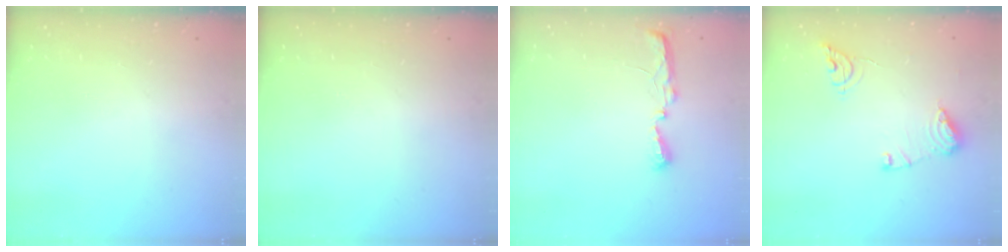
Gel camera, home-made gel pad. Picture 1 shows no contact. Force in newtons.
{"total": 0.0}
{"total": 5.4, "press": 5.3, "slide": 0.7}
{"total": 10.2, "press": 10.2, "slide": 0.6}